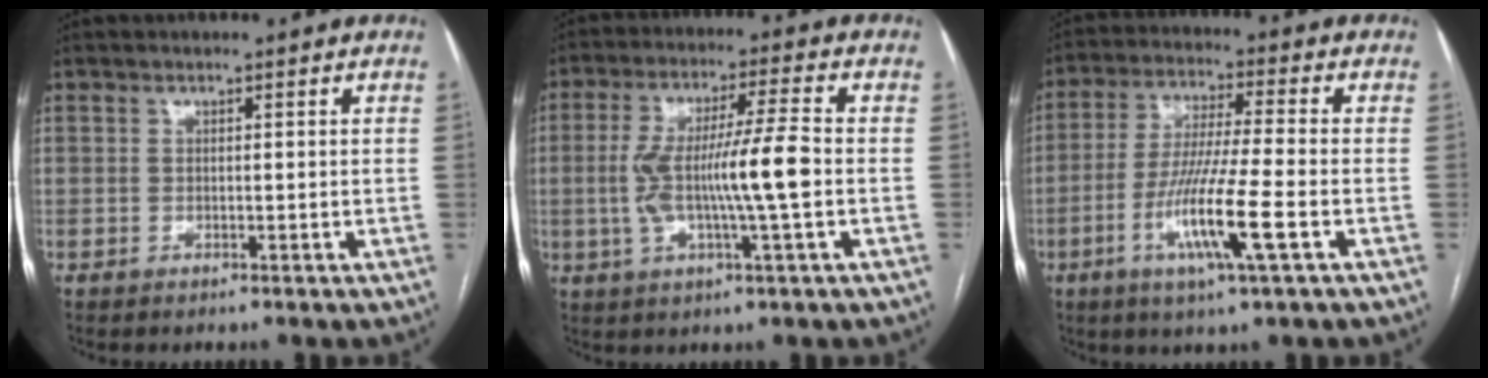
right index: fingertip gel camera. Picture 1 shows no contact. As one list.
[{"total": 11.4, "force": [-1.2, 0.5, 11.3], "torque": [-0.217, 0.010, -0.024]}, {"total": 11.9, "force": [-4.1, -0.2, 11.2], "torque": [-0.220, -0.017, -0.079]}]